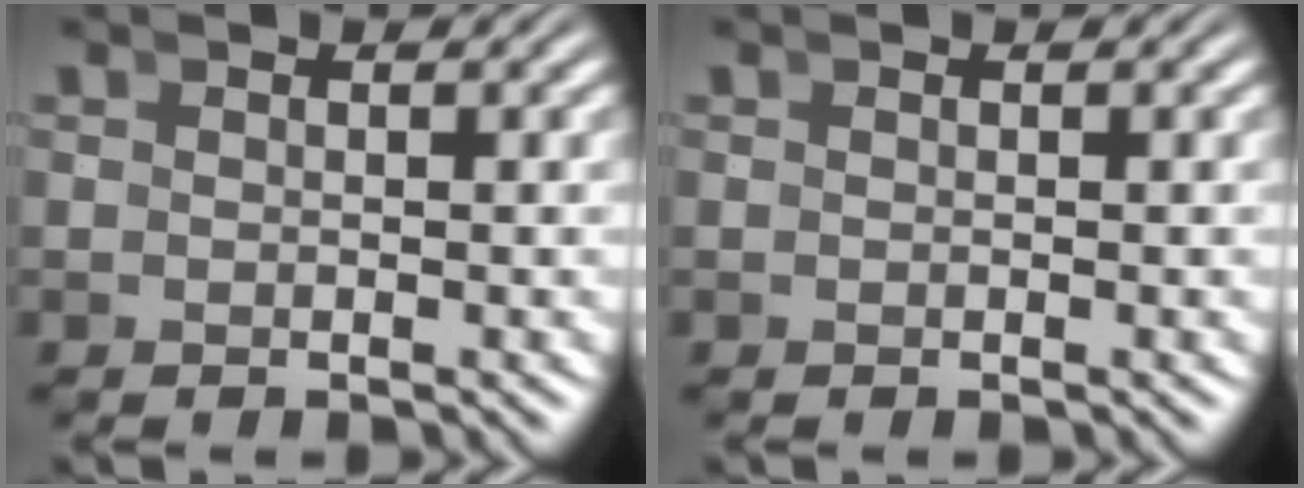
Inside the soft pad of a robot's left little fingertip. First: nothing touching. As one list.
[{"total": 0.0}]